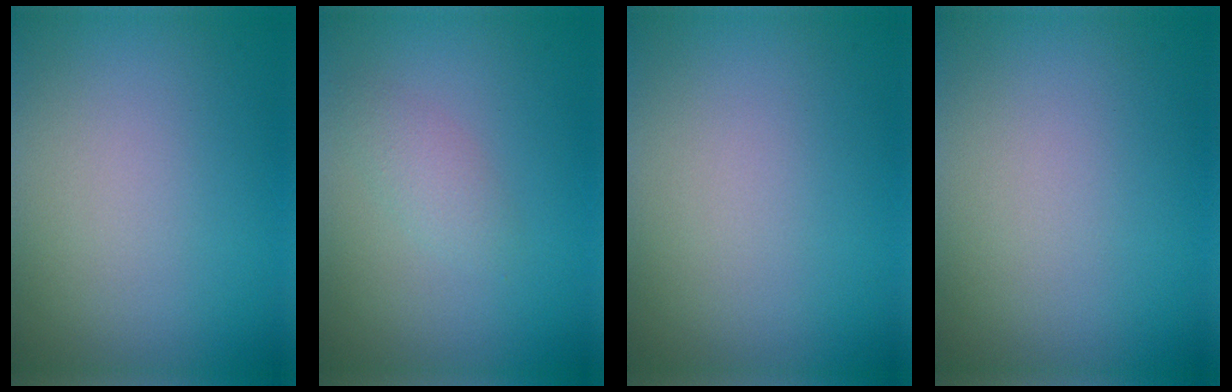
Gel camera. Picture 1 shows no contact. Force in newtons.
{"total": 1.5, "press": 1.5, "slide": 0.1}
{"total": 0.0}
{"total": 0.0}